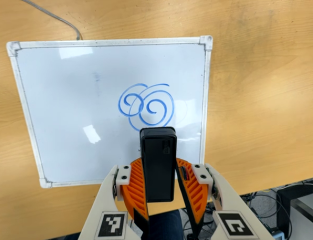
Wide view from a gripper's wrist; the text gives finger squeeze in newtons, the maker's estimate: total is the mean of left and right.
{"total": 5.4, "left": 5.2, "right": 5.6}